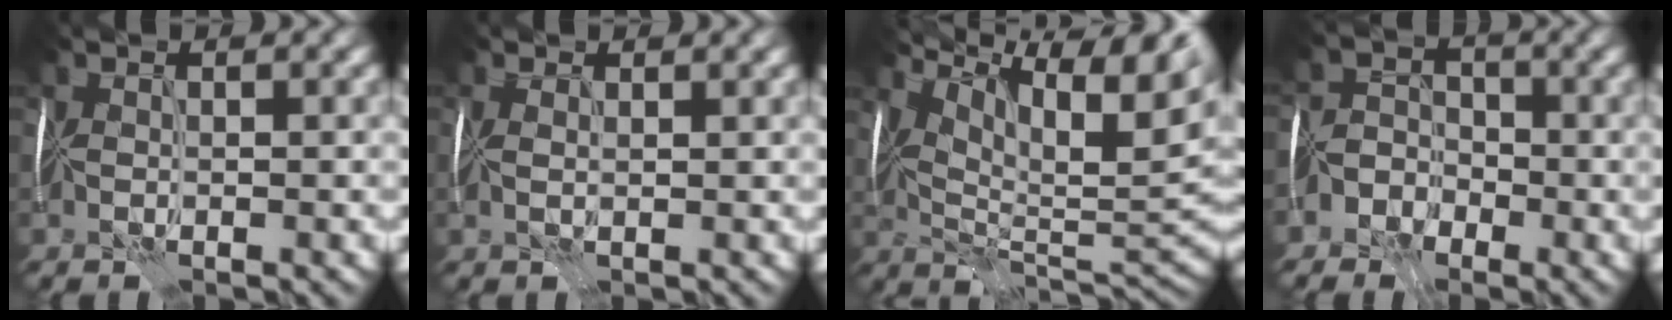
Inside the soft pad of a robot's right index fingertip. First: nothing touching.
{"total": 1.6, "force": [0.9, 0.8, 1.0], "torque": [-0.015, 0.016, 0.003]}
{"total": 12.9, "force": [6.7, 4.5, 10.0], "torque": [-0.162, 0.014, 0.123]}
{"total": 4.1, "force": [-3.3, 2.4, 0.4], "torque": [0.025, 0.004, -0.069]}